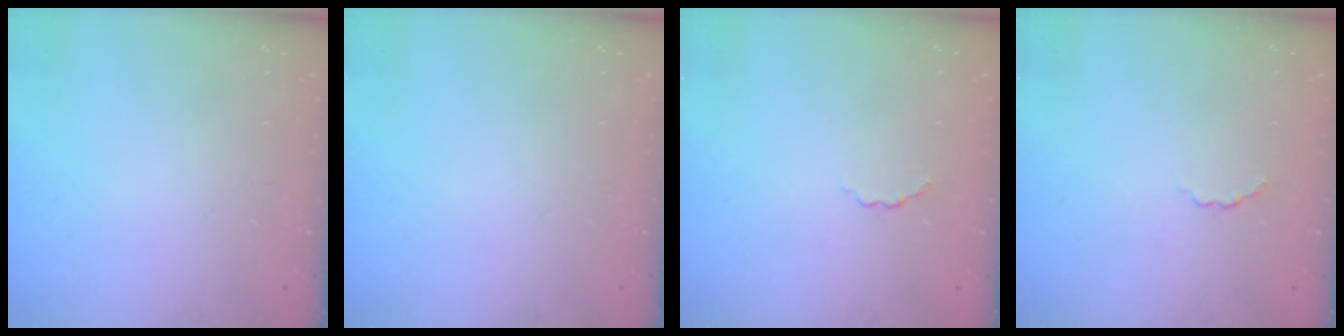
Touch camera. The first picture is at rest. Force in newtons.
{"total": 0.0}
{"total": 1.8, "press": 1.6, "slide": 0.8}
{"total": 1.8, "press": 1.6, "slide": 0.8}